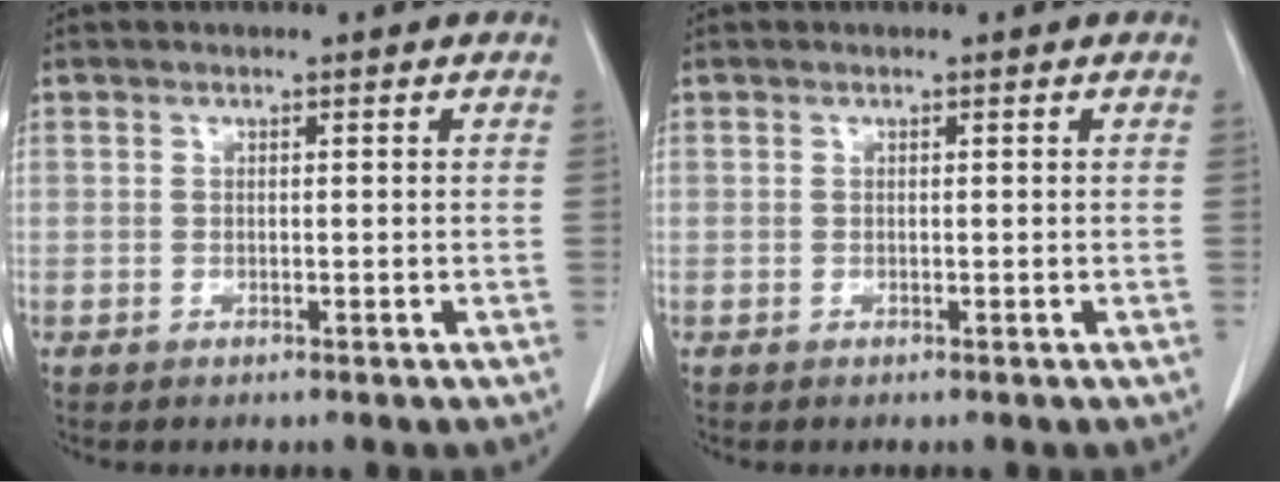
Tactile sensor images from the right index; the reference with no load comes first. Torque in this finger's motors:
{"motor_torque": [0.00, 0.00, 0.00, 0.00]}